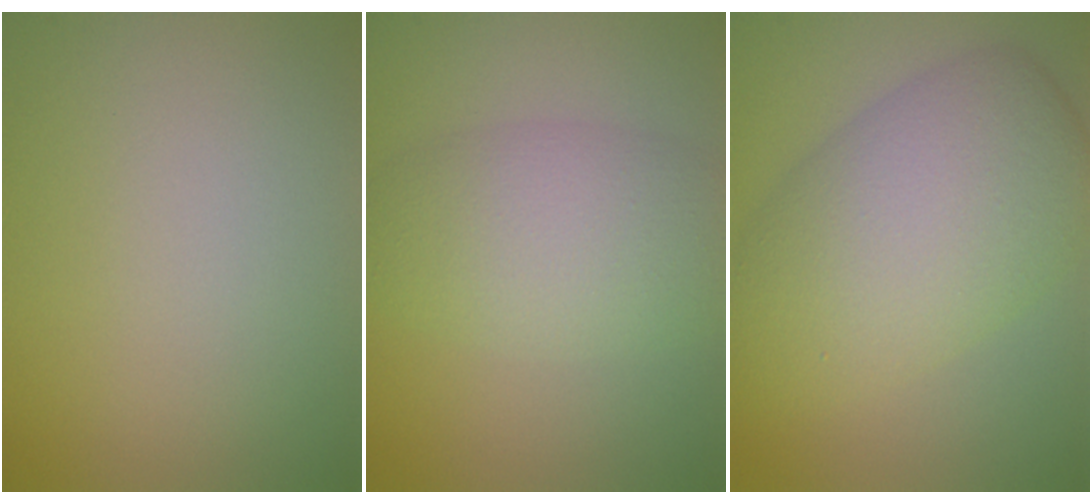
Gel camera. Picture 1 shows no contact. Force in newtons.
{"total": 5.6, "press": 5.6, "slide": 0.2}
{"total": 8.7, "press": 8.7, "slide": 0.1}